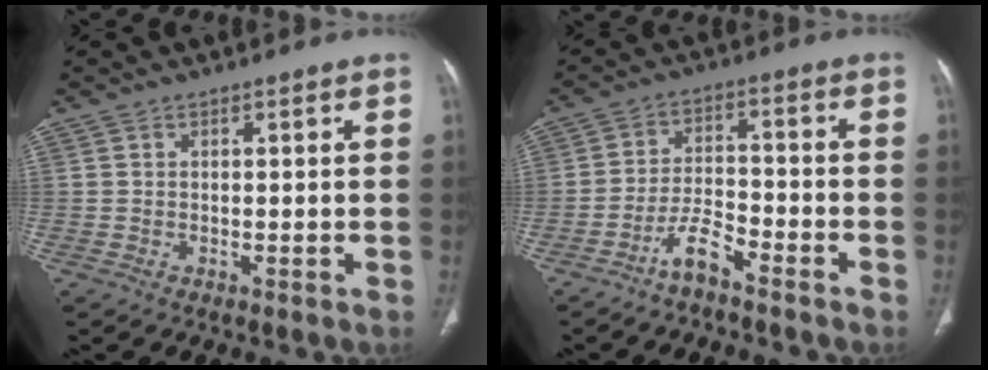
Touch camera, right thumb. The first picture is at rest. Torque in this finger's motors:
{"motor_torque": [1.28, 0.25, 0.58, -0.66, 0.15]}